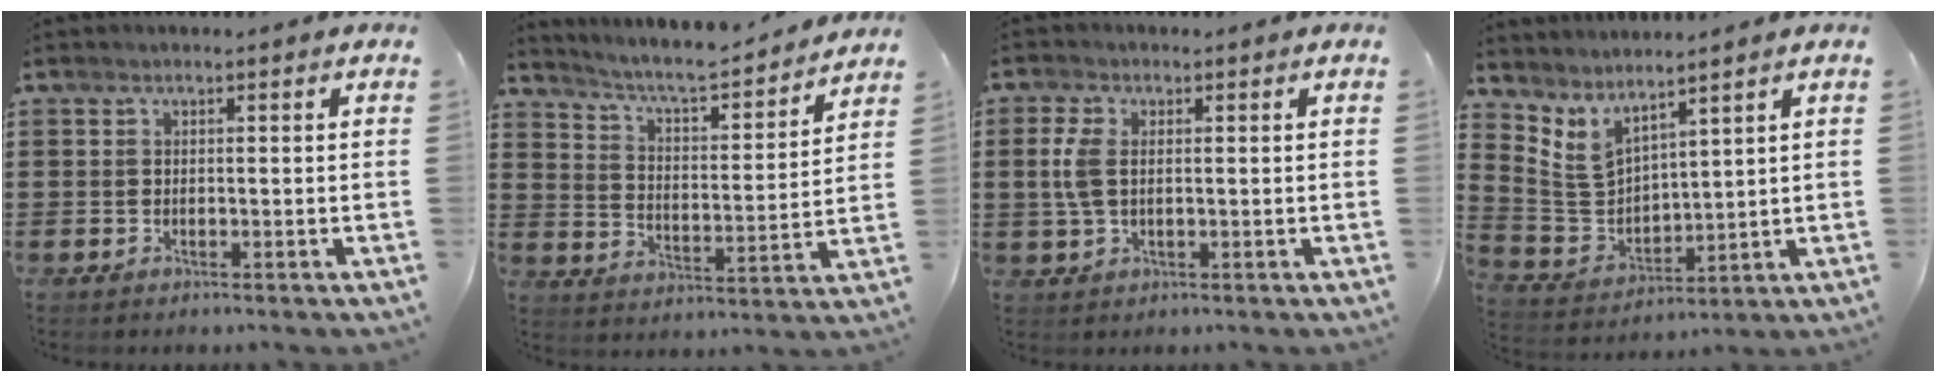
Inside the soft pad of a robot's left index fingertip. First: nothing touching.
{"total": 5.2, "force": [4.9, 0.1, 1.9], "torque": [-0.059, -0.039, 0.074]}
{"total": 4.3, "force": [0.3, 2.3, 3.6], "torque": [-0.103, -0.003, -0.005]}
{"total": 5.4, "force": [4.6, 2.0, 2.0], "torque": [-0.064, -0.025, 0.085]}